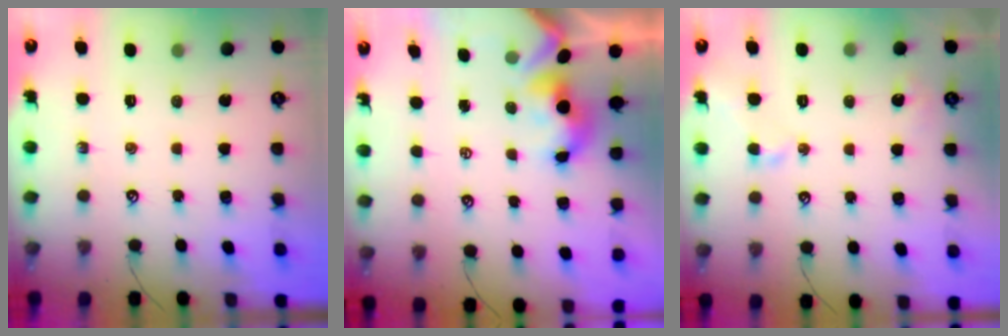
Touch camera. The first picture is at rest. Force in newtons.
{"total": 1.5, "press": 1.3, "slide": 0.7}
{"total": 0.9, "press": 0.7, "slide": 0.5}